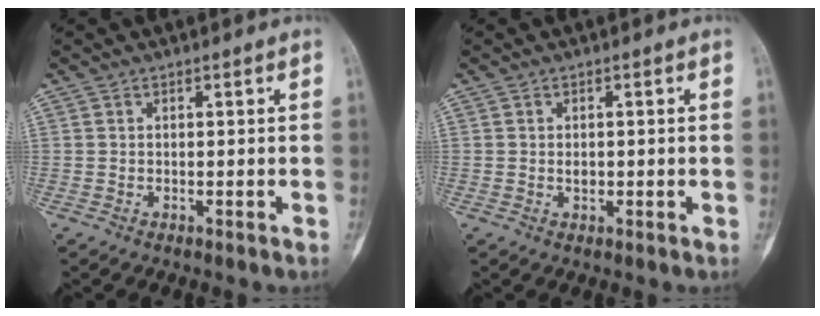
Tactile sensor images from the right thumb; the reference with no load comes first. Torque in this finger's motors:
{"motor_torque": [0.52, -0.21, 0.32, -0.44, -0.02]}